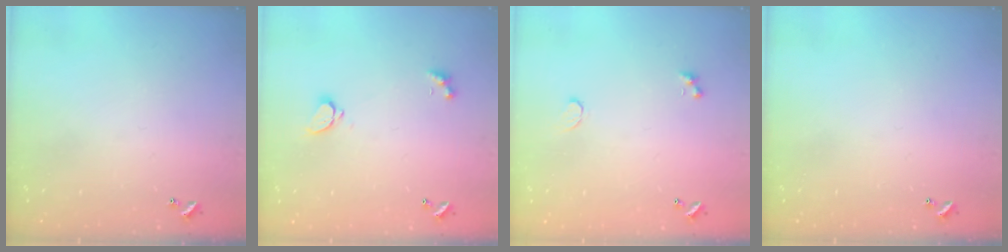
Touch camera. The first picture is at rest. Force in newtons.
{"total": 1.6, "press": 1.6, "slide": 0.5}
{"total": 0.8, "press": 0.7, "slide": 0.4}
{"total": 0.0}